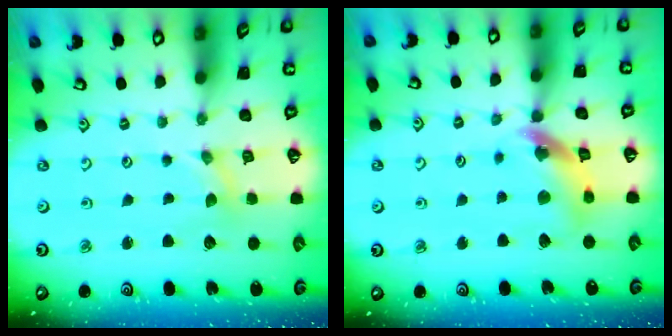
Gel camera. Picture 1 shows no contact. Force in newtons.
{"total": 12.8, "press": 12.7, "slide": 1.3}